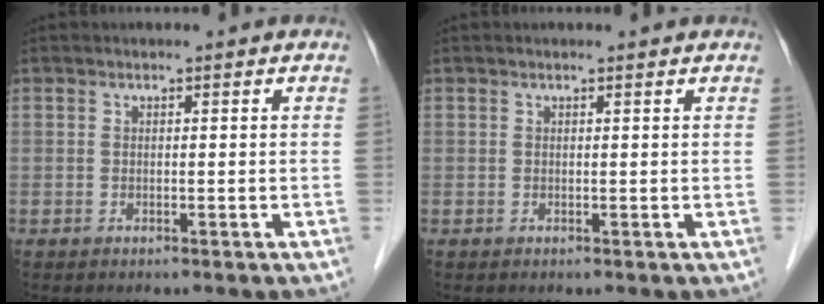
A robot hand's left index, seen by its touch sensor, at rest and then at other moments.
{"total": 1.2, "force": [1.1, 0.1, 0.5], "torque": [-0.013, 0.010, 0.014]}